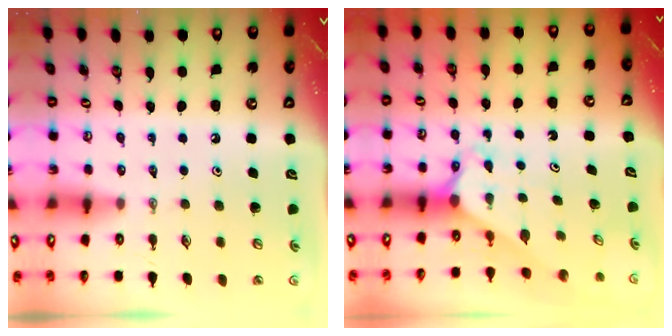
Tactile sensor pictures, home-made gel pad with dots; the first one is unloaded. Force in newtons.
{"total": 2.4, "press": 2.4, "slide": 0.2}